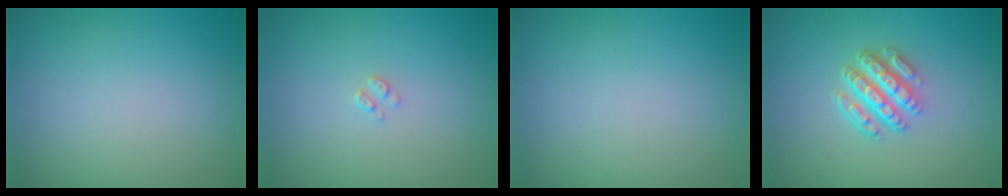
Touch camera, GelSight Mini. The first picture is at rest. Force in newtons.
{"total": 0.7, "press": 0.6, "slide": 0.1}
{"total": 0.0}
{"total": 4.7, "press": 3.5, "slide": 3.1}